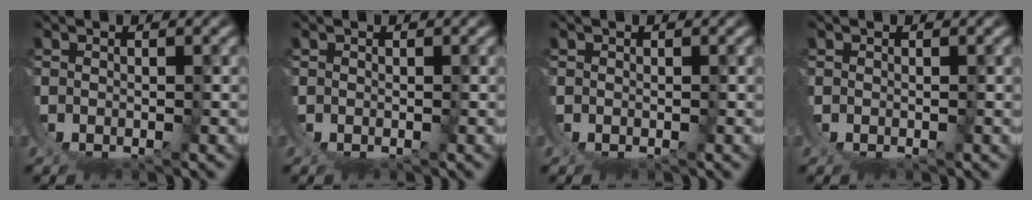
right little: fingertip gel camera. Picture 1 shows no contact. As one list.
[{"total": 0.0}, {"total": 0.0}, {"total": 0.0}]